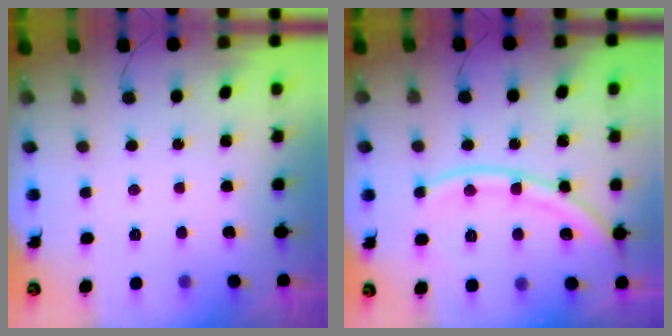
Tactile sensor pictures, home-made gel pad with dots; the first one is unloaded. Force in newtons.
{"total": 13.0, "press": 12.9, "slide": 1.7}